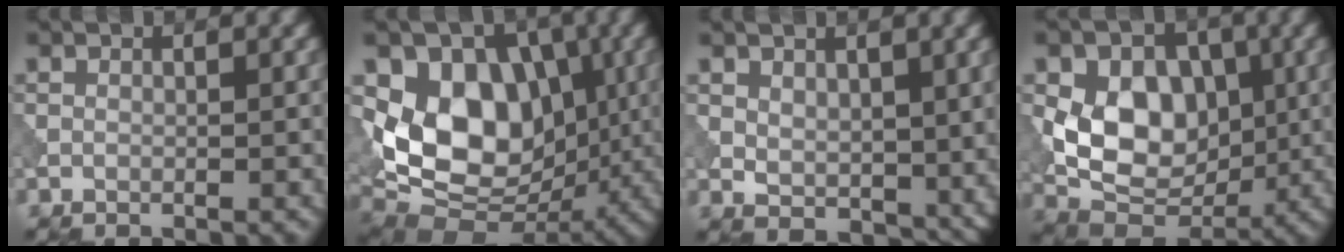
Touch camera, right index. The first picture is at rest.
{"total": 10.3, "force": [1.2, 7.7, 6.8], "torque": [-0.118, -0.017, 0.018]}
{"total": 4.0, "force": [1.6, 2.6, 2.6], "torque": [-0.048, -0.014, 0.034]}
{"total": 8.7, "force": [0.5, 6.4, 5.9], "torque": [-0.098, -0.006, 0.007]}